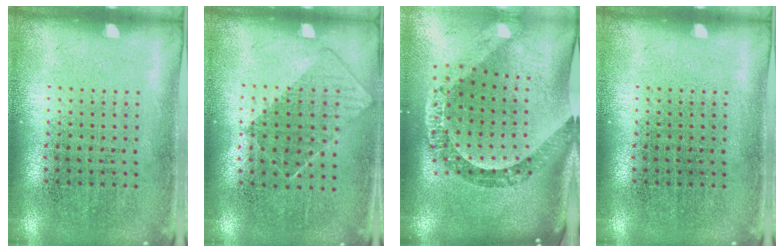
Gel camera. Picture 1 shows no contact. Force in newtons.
{"total": 0.8, "press": 0.7, "slide": 0.4}
{"total": 2.5, "press": 2.0, "slide": 1.5}
{"total": 0.0}